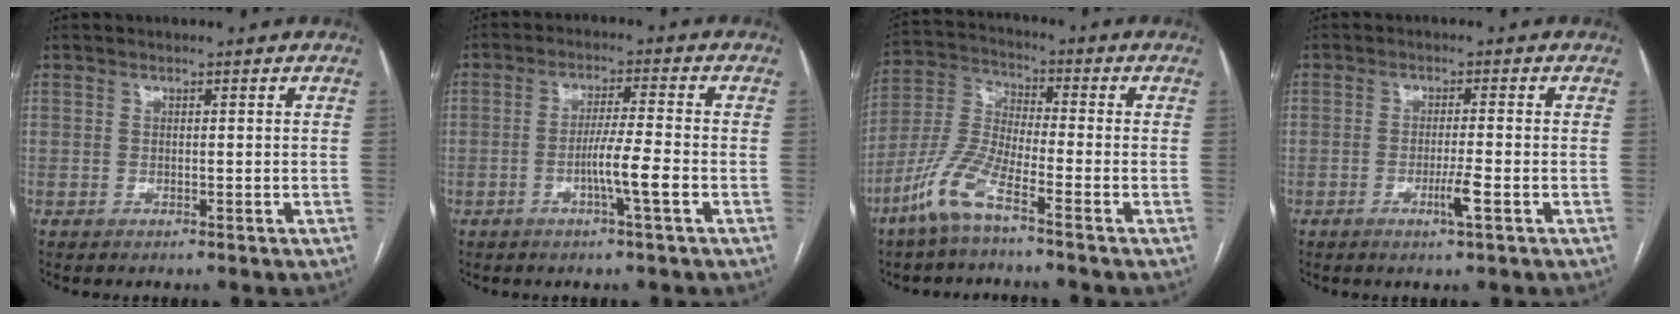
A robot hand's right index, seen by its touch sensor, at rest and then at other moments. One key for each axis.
{"total": 5.6, "fx": -2.1, "fy": -0.6, "fz": 5.2, "tx": -0.092, "ty": -0.004, "tz": -0.040}
{"total": 9.1, "fx": -5.9, "fy": 1.3, "fz": 6.8, "tx": -0.159, "ty": -0.010, "tz": -0.130}
{"total": 3.5, "fx": -1.4, "fy": -0.4, "fz": 3.1, "tx": -0.059, "ty": -0.008, "tz": -0.027}